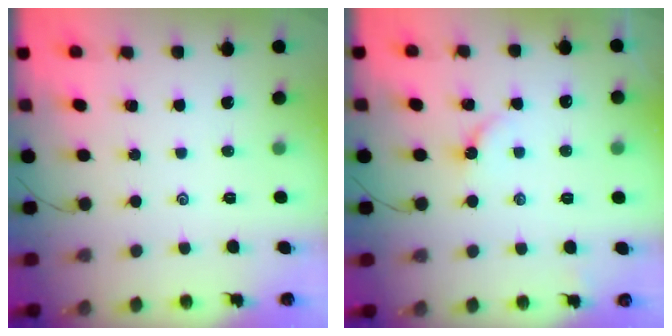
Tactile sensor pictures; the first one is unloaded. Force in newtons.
{"total": 3.3, "press": 3.3, "slide": 0.6}